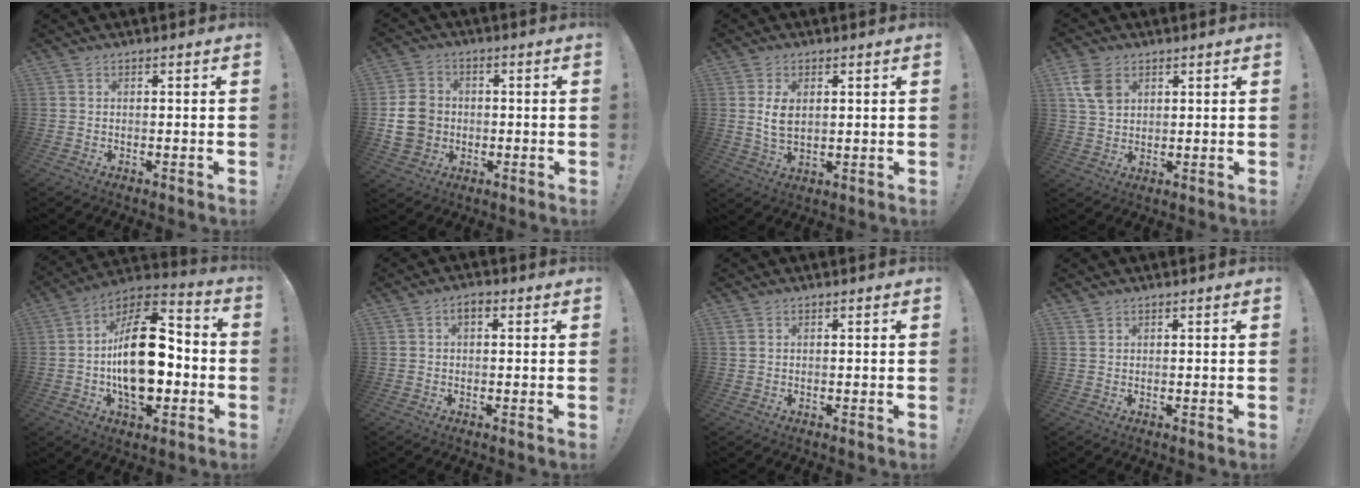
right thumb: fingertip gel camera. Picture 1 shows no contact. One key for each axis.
{"total": 10.7, "fx": -1.2, "fy": 9.5, "fz": 4.8, "tx": -0.075, "ty": 0.019, "tz": -0.017}
{"total": 5.5, "fx": 1.4, "fy": 3.3, "fz": 4.1, "tx": -0.077, "ty": -0.007, "tz": 0.022}
{"total": 8.1, "fx": 3.3, "fy": 5.7, "fz": 4.5, "tx": -0.081, "ty": -0.002, "tz": 0.066}
{"total": 23.1, "fx": -2.2, "fy": 12.8, "fz": 19.0, "tx": -0.329, "ty": 0.020, "tz": -0.031}
{"total": 2.2, "fx": 0.3, "fy": 1.1, "fz": 1.9, "tx": -0.031, "ty": 0.005, "tz": 0.004}
{"total": 0.8, "fx": 0.4, "fy": 0.5, "fz": 0.5, "tx": -0.018, "ty": 0.004, "tz": 0.009}
{"total": 0.8, "fx": 0.7, "fy": 0.4, "fz": 0.2, "tx": 0.000, "ty": -0.004, "tz": 0.013}